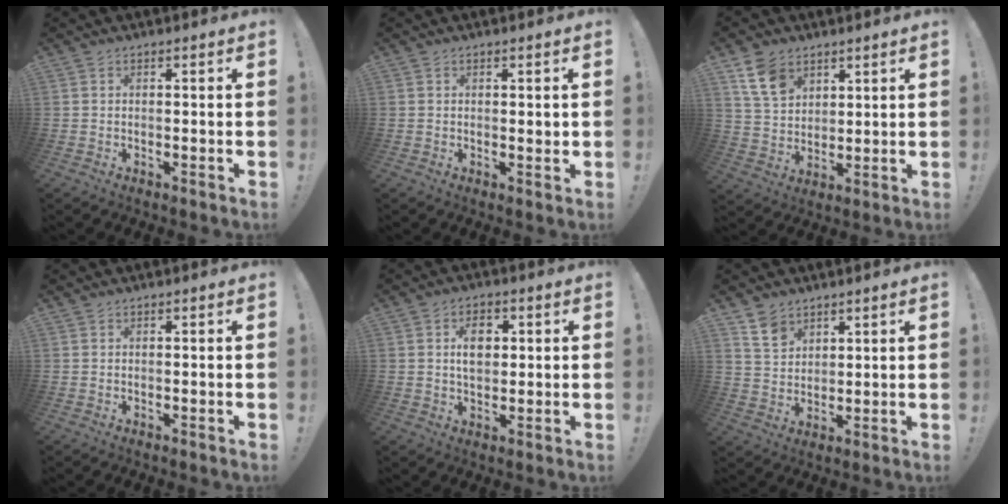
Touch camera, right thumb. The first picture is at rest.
{"total": 1.0, "force": [0.6, 0.5, 0.7], "torque": [-0.003, -0.004, 0.008]}
{"total": 10.9, "force": [6.3, 7.4, 4.9], "torque": [-0.082, -0.025, 0.125]}
{"total": 0.0}
{"total": 6.9, "force": [1.5, 4.8, 4.7], "torque": [-0.071, 0.004, 0.024]}
{"total": 7.4, "force": [5.2, 4.8, 2.0], "torque": [-0.034, -0.031, 0.102]}